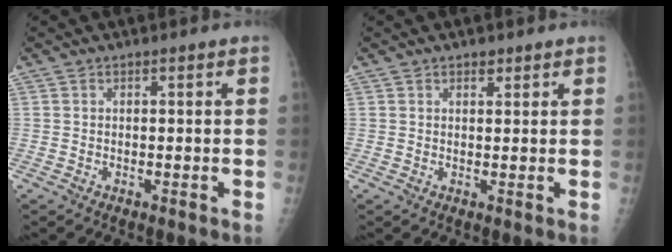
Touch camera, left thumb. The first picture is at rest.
{"total": 1.5, "force": [1.1, 0.8, 0.7], "torque": [-0.002, -0.006, 0.015]}